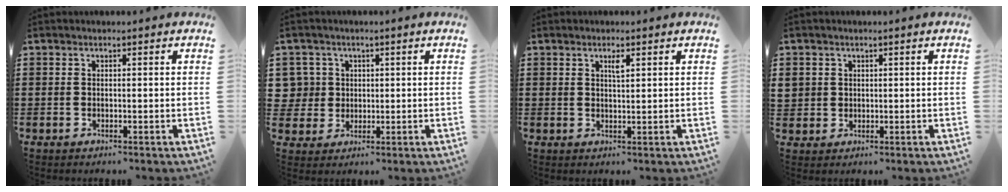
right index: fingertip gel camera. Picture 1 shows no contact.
{"total": 4.4, "force": [0.8, 4.3, 0.5], "torque": [-0.032, 0.015, 0.014]}
{"total": 1.8, "force": [0.8, 0.4, 1.5], "torque": [-0.023, -0.001, 0.011]}
{"total": 2.0, "force": [0.7, 1.8, 0.2], "torque": [-0.013, 0.010, 0.012]}